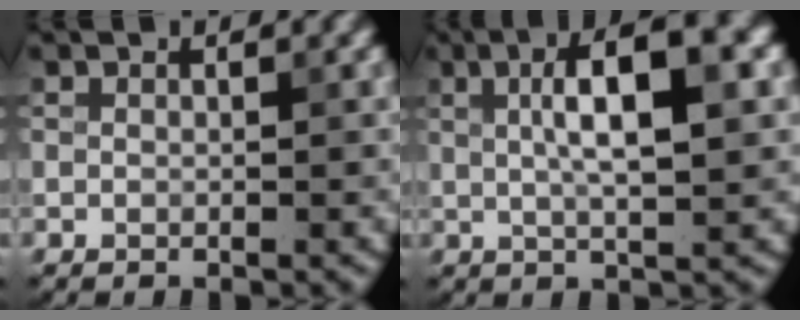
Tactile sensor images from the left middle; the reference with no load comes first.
{"total": 7.7, "force": [1.8, 2.1, 7.2], "torque": [-0.108, 0.013, 0.025]}